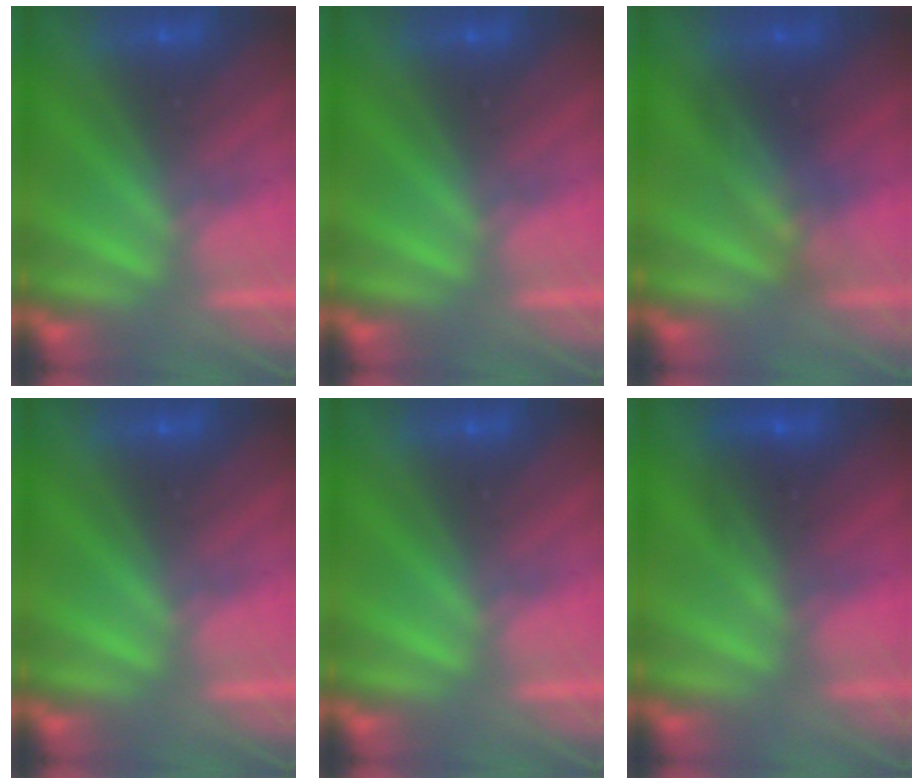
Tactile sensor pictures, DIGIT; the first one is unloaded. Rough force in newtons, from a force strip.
{"total": 0.0}
{"total": 2.9}
{"total": 0.0}
{"total": 0.0}
{"total": 2.7}